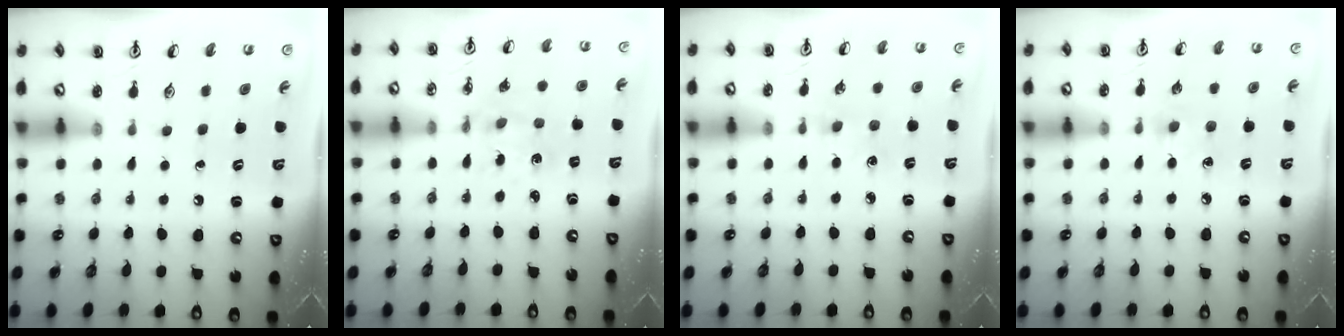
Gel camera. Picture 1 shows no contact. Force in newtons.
{"total": 1.2, "press": 1.2, "slide": 0.1}
{"total": 2.8, "press": 2.7, "slide": 0.5}
{"total": 6.9, "press": 6.8, "slide": 0.7}